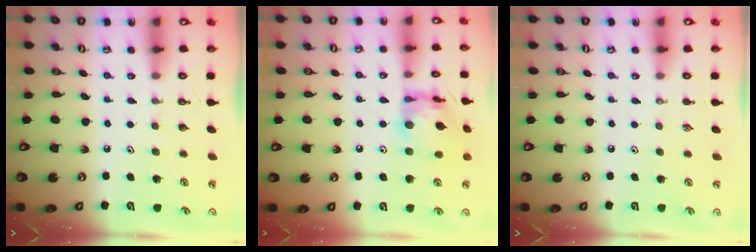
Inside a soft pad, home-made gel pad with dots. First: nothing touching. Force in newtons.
{"total": 14.1, "press": 14.0, "slide": 1.2}
{"total": 0.0}